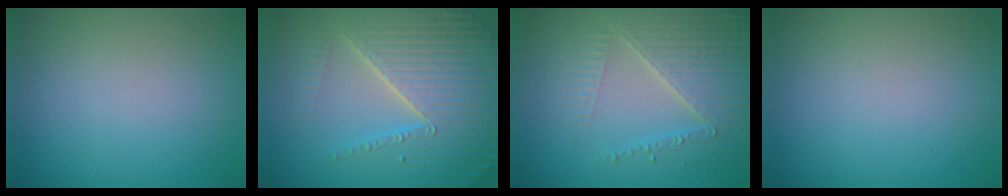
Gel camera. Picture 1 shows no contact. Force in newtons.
{"total": 7.1, "press": 6.9, "slide": 1.7}
{"total": 4.3, "press": 4.1, "slide": 1.3}
{"total": 0.0}